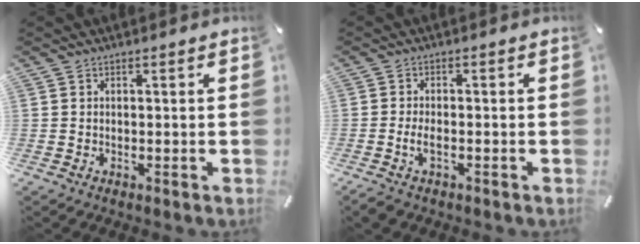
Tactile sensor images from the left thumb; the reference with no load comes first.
{"total": 3.5, "force": [-1.4, 1.8, 2.7], "torque": [-0.059, 0.003, -0.028]}